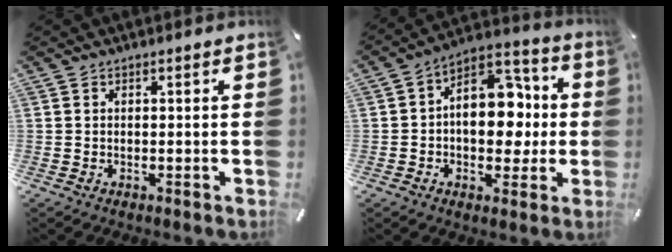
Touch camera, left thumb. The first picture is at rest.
{"total": 14.2, "force": [0.0, 10.3, 9.8], "torque": [-0.120, -0.005, 0.001]}